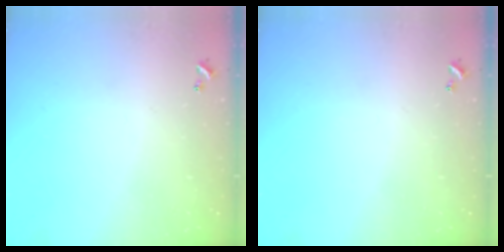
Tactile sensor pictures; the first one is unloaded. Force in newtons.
{"total": 0.0}